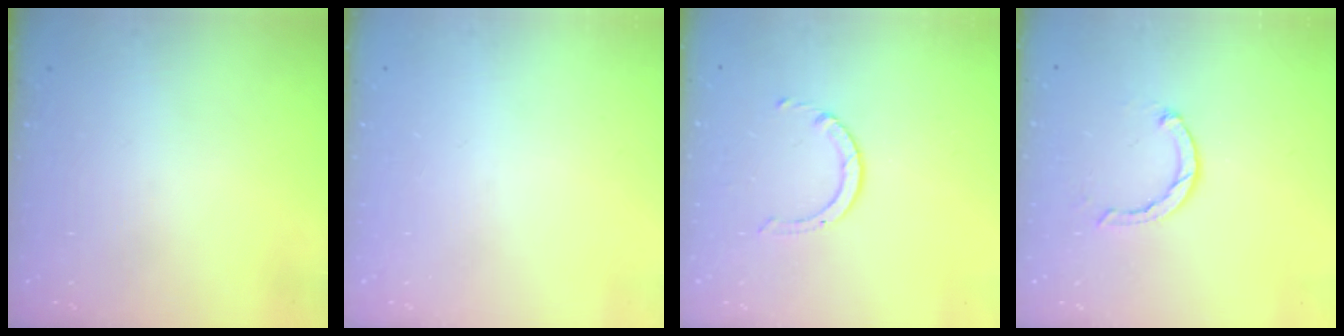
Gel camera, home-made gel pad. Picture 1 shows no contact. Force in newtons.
{"total": 0.0}
{"total": 2.5, "press": 2.5, "slide": 0.2}
{"total": 2.4, "press": 2.3, "slide": 0.4}